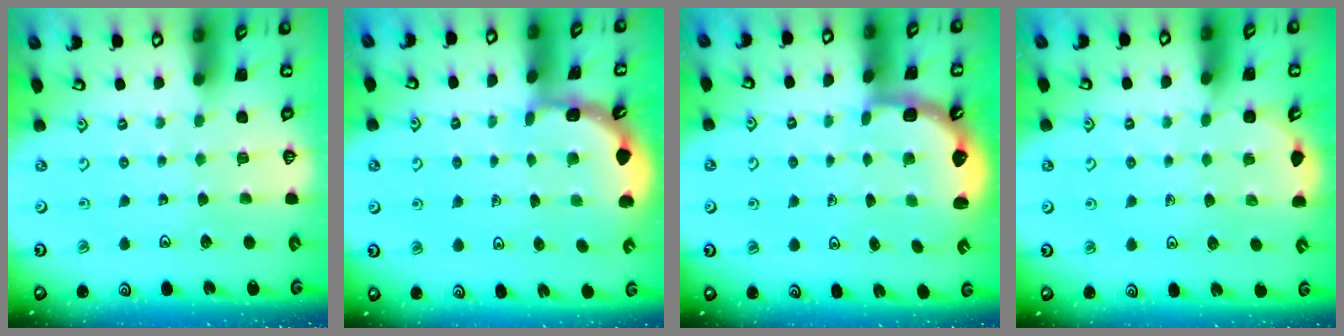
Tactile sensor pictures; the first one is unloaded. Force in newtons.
{"total": 2.2, "press": 2.2, "slide": 0.4}
{"total": 2.5, "press": 2.1, "slide": 1.3}
{"total": 2.2, "press": 2.0, "slide": 1.1}